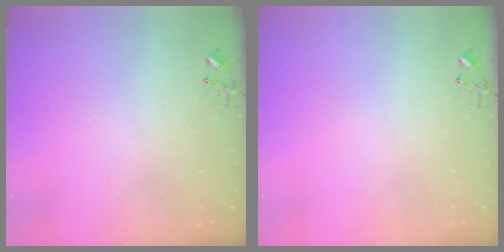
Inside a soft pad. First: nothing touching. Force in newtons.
{"total": 0.0}